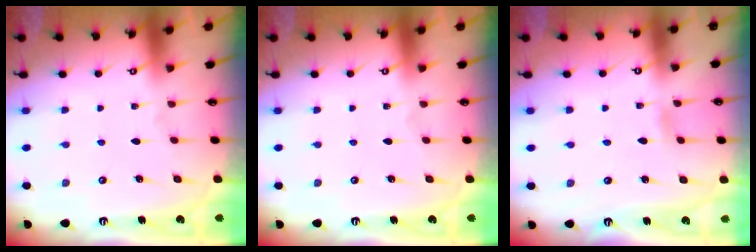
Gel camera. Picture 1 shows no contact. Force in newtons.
{"total": 0.0}
{"total": 2.0, "press": 2.0, "slide": 0.2}